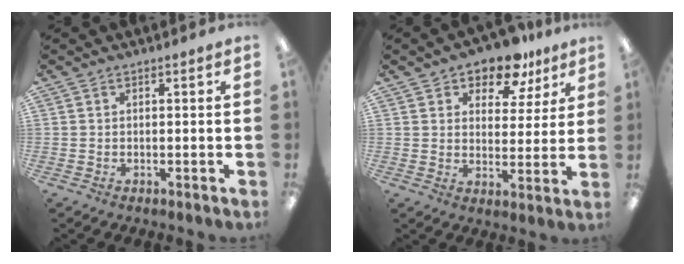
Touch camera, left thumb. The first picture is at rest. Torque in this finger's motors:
{"motor_torque": [0.18, 0.38, -0.08, 0.23, 0.06]}